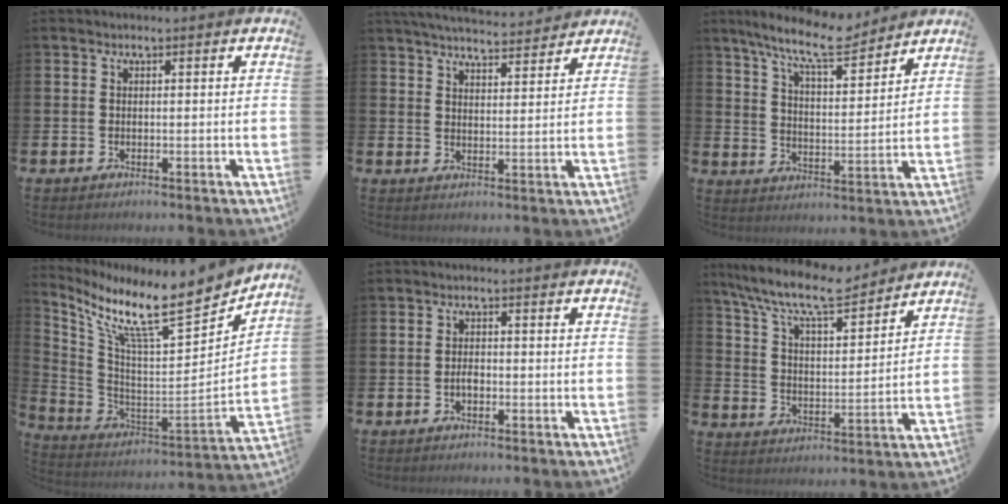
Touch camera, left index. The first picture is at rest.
{"total": 5.3, "force": [5.2, 0.6, 0.6], "torque": [-0.028, -0.033, 0.093]}
{"total": 10.0, "force": [8.9, 1.8, 4.4], "torque": [-0.111, -0.039, 0.159]}
{"total": 12.7, "force": [10.1, 2.2, 7.3], "torque": [-0.163, -0.082, 0.165]}
{"total": 1.6, "force": [-0.5, 0.9, 1.2], "torque": [-0.023, 0.002, -0.009]}
{"total": 10.7, "force": [9.5, 2.1, 4.3], "torque": [-0.118, -0.053, 0.169]}